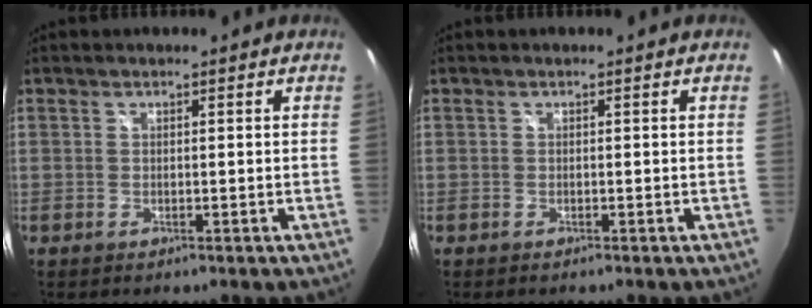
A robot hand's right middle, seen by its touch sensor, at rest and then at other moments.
{"total": 0.0}